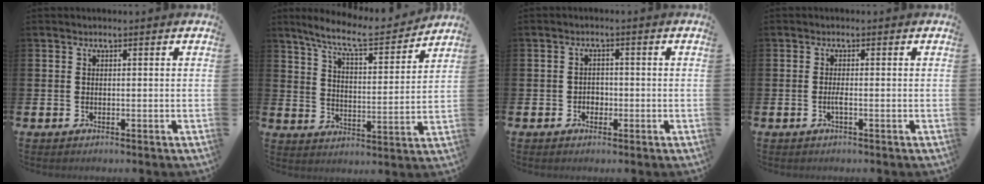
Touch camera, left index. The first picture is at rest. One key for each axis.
{"total": 8.8, "fx": 7.8, "fy": 1.4, "fz": 3.8, "tx": -0.098, "ty": -0.044, "tz": 0.135}
{"total": 1.7, "fx": -0.7, "fy": 1.5, "fz": 0.5, "tx": 0.000, "ty": -0.001, "tz": -0.020}
{"total": 1.1, "fx": -0.4, "fy": 0.1, "fz": 1.0, "tx": -0.023, "ty": 0.001, "tz": -0.007}